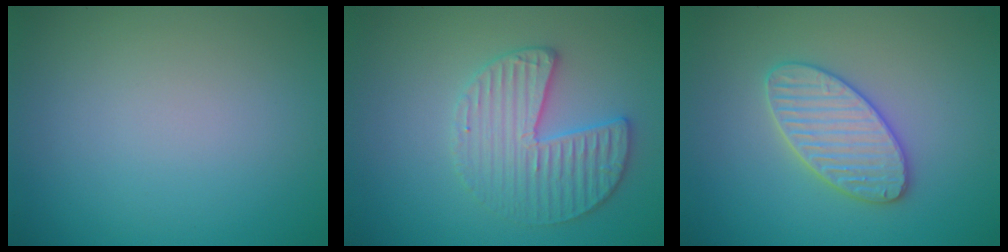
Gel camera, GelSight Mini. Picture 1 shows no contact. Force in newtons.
{"total": 3.6, "press": 3.6, "slide": 0.1}
{"total": 3.8, "press": 3.8, "slide": 0.3}